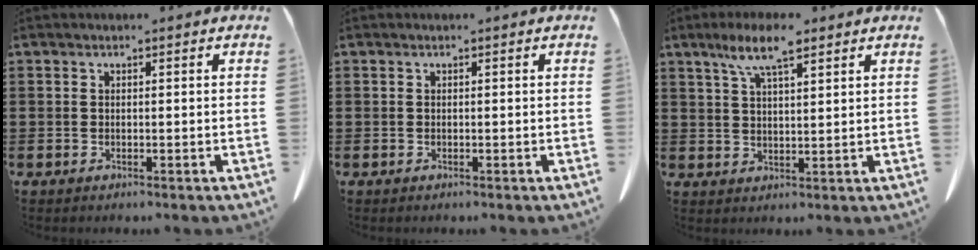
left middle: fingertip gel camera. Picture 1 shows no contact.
{"total": 0.0}
{"total": 7.5, "force": [4.9, 1.6, 5.5], "torque": [-0.118, 0.000, 0.086]}